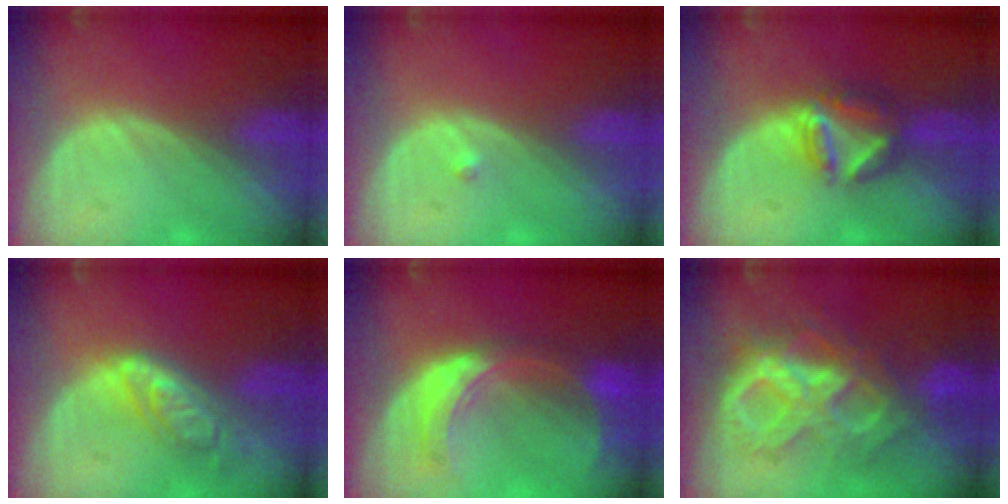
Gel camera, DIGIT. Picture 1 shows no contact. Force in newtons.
{"total": 0.5, "press": 0.4, "slide": 0.3}
{"total": 6.2, "press": 5.5, "slide": 2.8}
{"total": 6.3, "press": 5.5, "slide": 3.0}
{"total": 8.2, "press": 7.3, "slide": 3.8}
{"total": 10.6, "press": 10.5, "slide": 1.1}